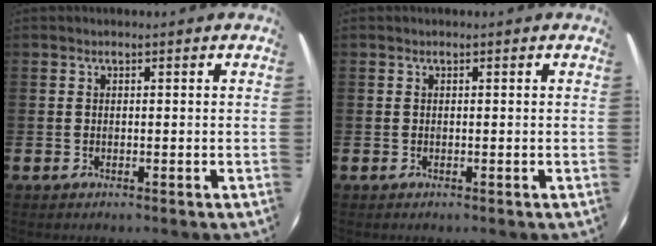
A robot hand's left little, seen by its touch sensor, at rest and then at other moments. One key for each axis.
{"total": 0.0}